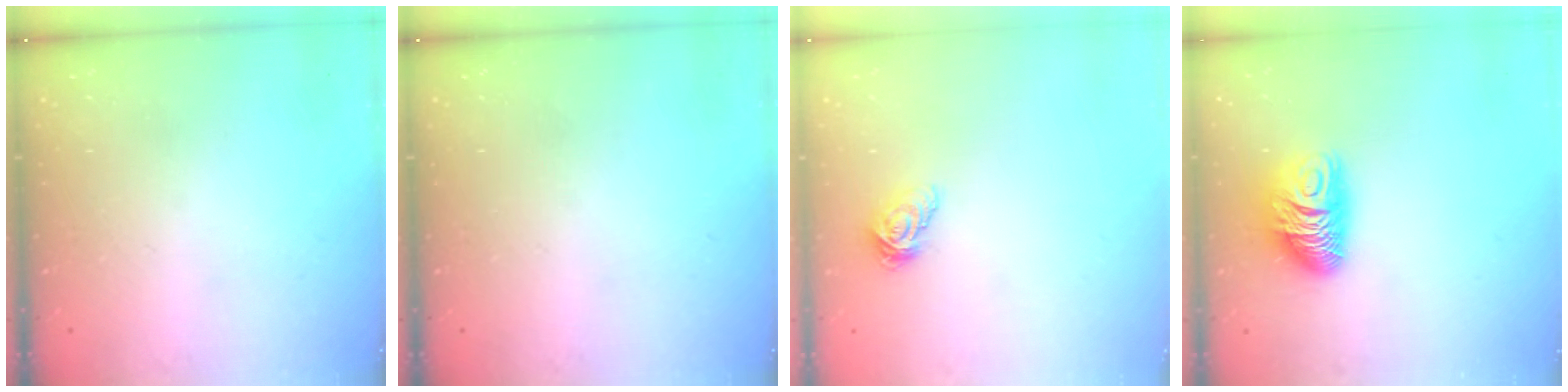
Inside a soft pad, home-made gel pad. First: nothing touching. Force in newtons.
{"total": 0.0}
{"total": 6.2, "press": 6.1, "slide": 0.4}
{"total": 10.4, "press": 10.3, "slide": 1.0}